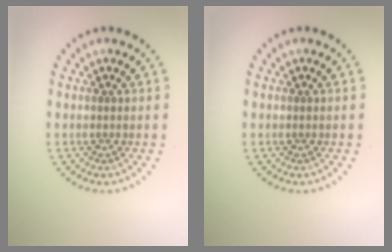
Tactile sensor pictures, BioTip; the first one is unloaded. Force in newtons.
{"total": 0.0}